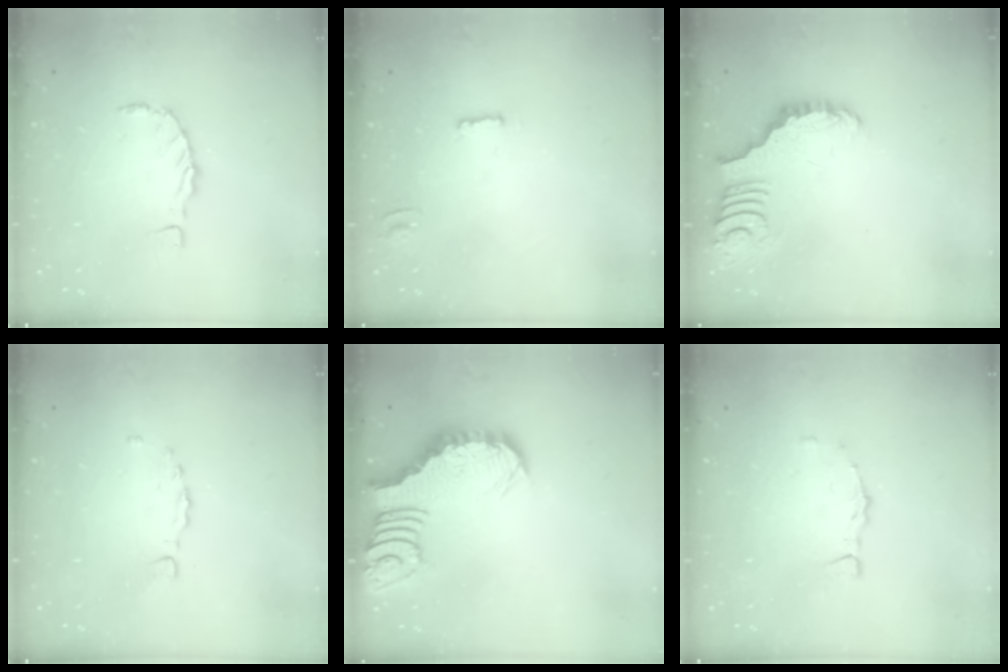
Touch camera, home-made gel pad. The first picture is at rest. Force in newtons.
{"total": 1.8, "press": 1.8, "slide": 0.2}
{"total": 3.4, "press": 3.3, "slide": 0.6}
{"total": 1.4, "press": 1.3, "slide": 0.3}
{"total": 3.7, "press": 3.7, "slide": 0.5}
{"total": 4.6, "press": 4.6, "slide": 0.8}